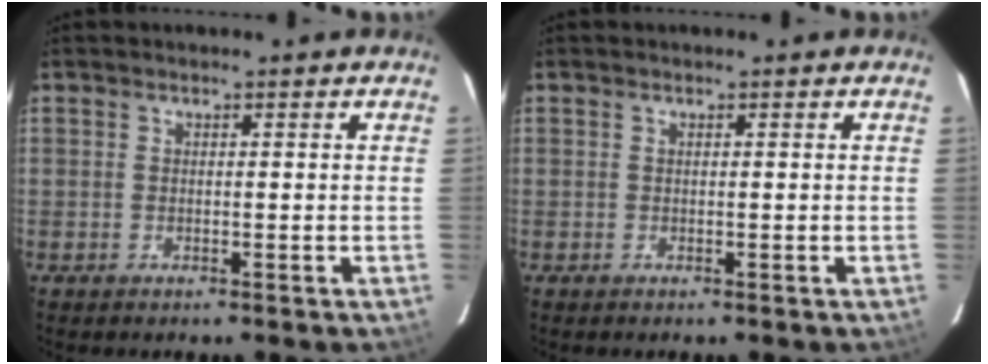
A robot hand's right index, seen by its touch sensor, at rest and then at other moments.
{"total": 0.0}